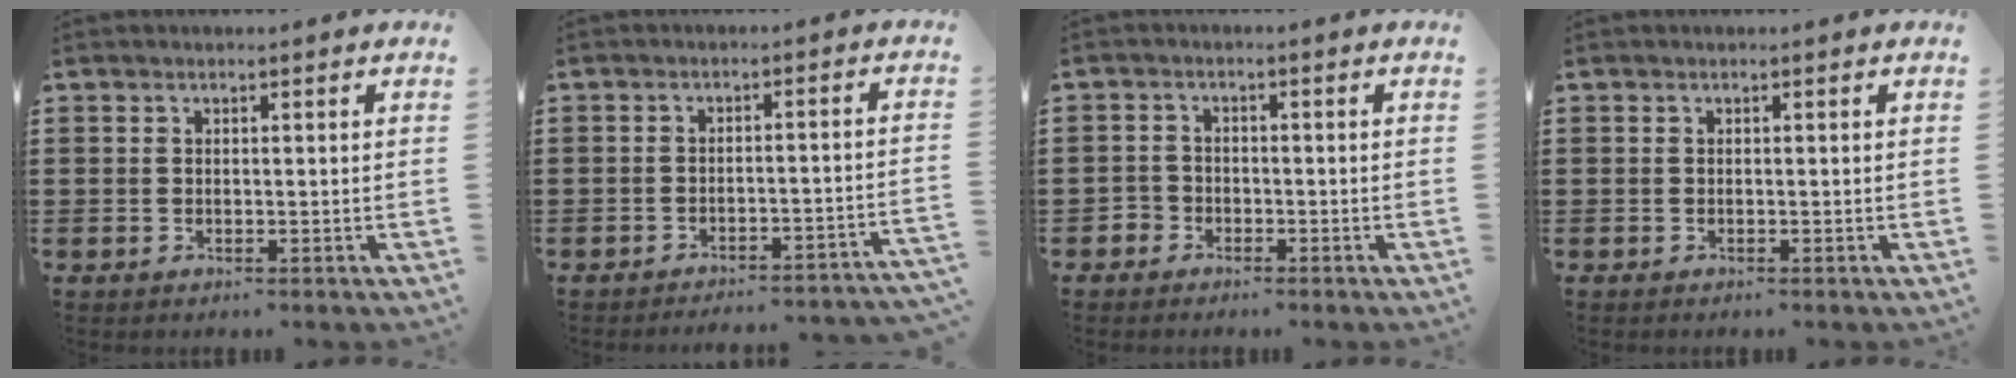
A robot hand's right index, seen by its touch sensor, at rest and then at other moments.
{"total": 3.1, "force": [-3.0, -0.4, 0.8], "torque": [-0.018, -0.004, -0.065]}
{"total": 2.0, "force": [-1.5, 1.4, 0.0], "torque": [-0.007, 0.003, -0.034]}
{"total": 0.0}